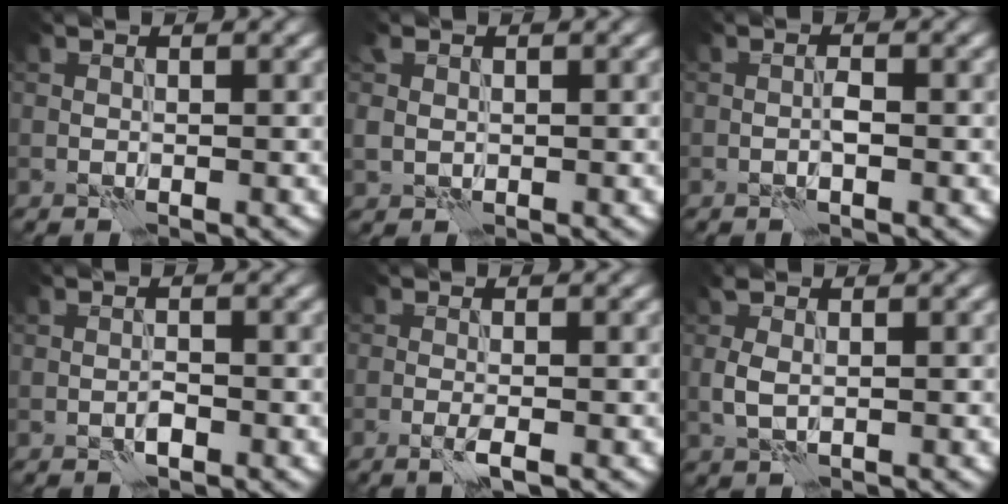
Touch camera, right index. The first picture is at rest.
{"total": 1.7, "force": [0.6, 1.5, 0.7], "torque": [-0.018, -0.001, 0.012]}
{"total": 0.7, "force": [-0.1, 0.1, 0.6], "torque": [-0.013, 0.002, -0.004]}
{"total": 0.6, "force": [-0.3, 0.3, 0.4], "torque": [-0.010, 0.001, -0.007]}
{"total": 1.5, "force": [-0.6, 0.3, 1.3], "torque": [-0.025, 0.001, -0.016]}
{"total": 1.9, "force": [0.4, 1.1, 1.5], "torque": [-0.039, -0.001, 0.007]}